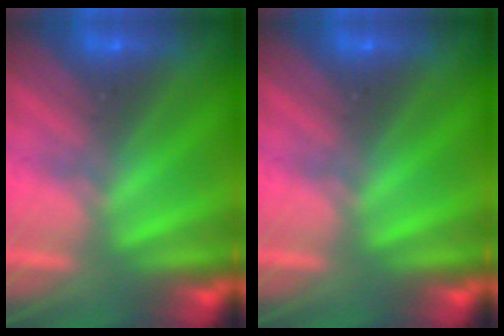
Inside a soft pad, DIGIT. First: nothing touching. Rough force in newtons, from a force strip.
{"total": 0.0}